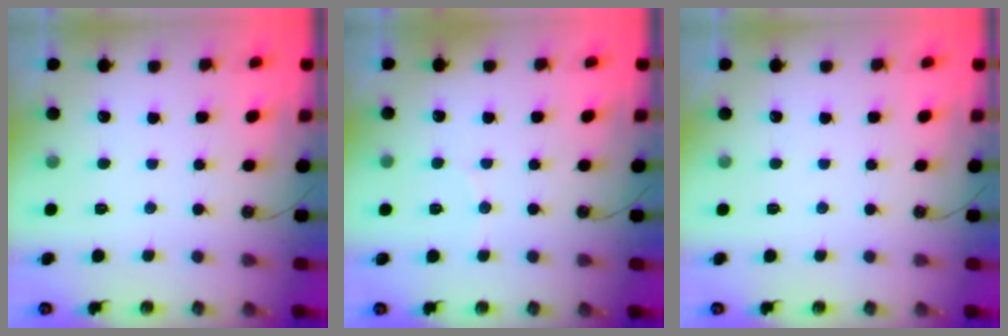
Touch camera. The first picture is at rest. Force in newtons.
{"total": 4.0, "press": 3.9, "slide": 0.3}
{"total": 0.0}